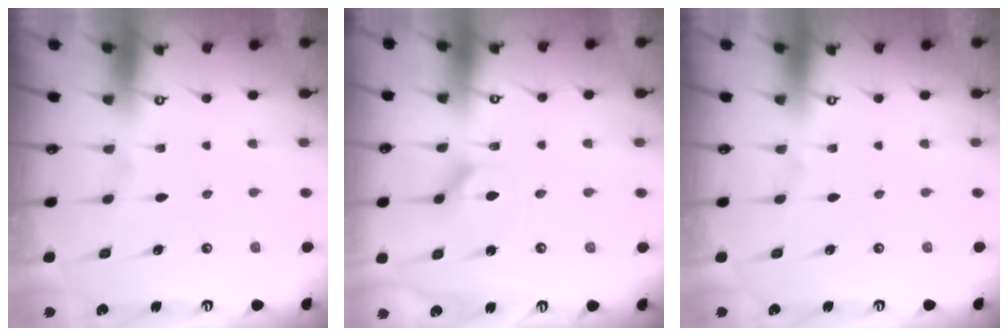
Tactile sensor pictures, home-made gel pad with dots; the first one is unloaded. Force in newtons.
{"total": 3.3, "press": 3.3, "slide": 0.4}
{"total": 0.0}